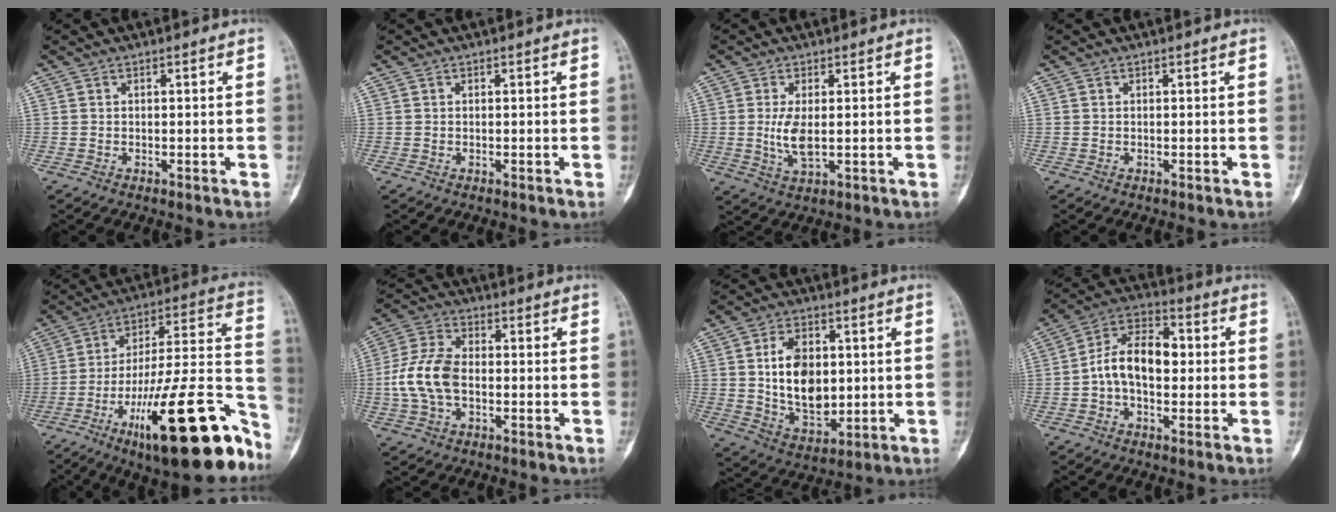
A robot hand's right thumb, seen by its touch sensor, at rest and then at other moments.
{"total": 0.0}
{"total": 5.0, "force": [0.1, 2.0, 4.6], "torque": [-0.098, -0.011, 0.008]}
{"total": 0.0}
{"total": 29.0, "force": [-15.0, 7.6, 23.6], "torque": [-0.300, 0.079, -0.230]}
{"total": 10.3, "force": [-1.4, 6.3, 8.0], "torque": [-0.170, 0.025, -0.033]}
{"total": 13.1, "force": [1.5, 8.6, 9.8], "torque": [-0.137, -0.013, 0.036]}
{"total": 11.8, "force": [-0.5, 7.3, 9.3], "torque": [-0.149, 0.036, -0.018]}